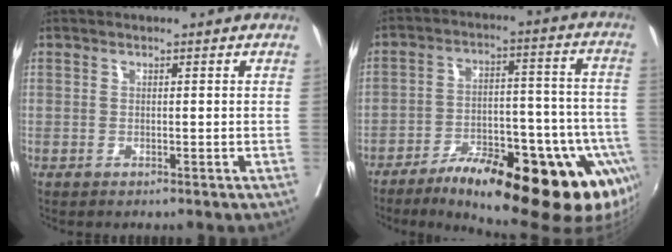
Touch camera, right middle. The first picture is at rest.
{"total": 25.4, "force": [-15.5, 6.4, 19.0], "torque": [-0.167, 0.014, -0.213]}